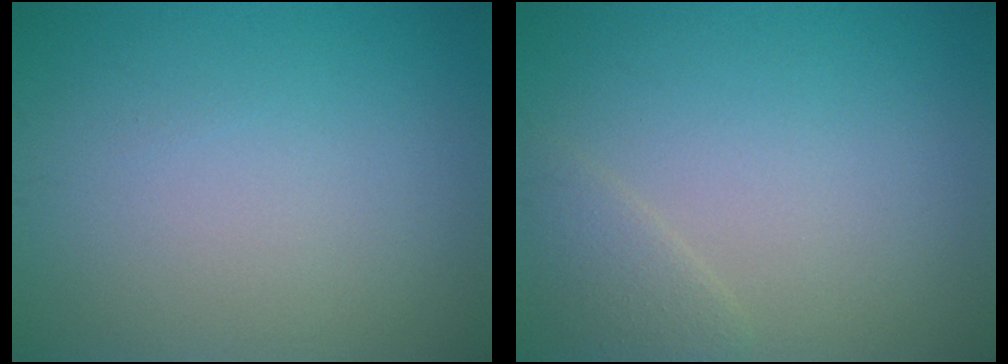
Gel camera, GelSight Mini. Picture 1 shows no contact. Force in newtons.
{"total": 1.6, "press": 1.6, "slide": 0.1}